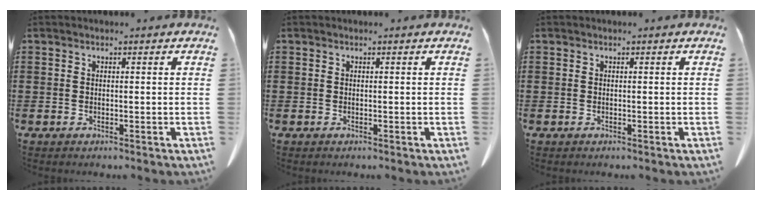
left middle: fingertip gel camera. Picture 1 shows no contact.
{"total": 0.0}
{"total": 0.0}